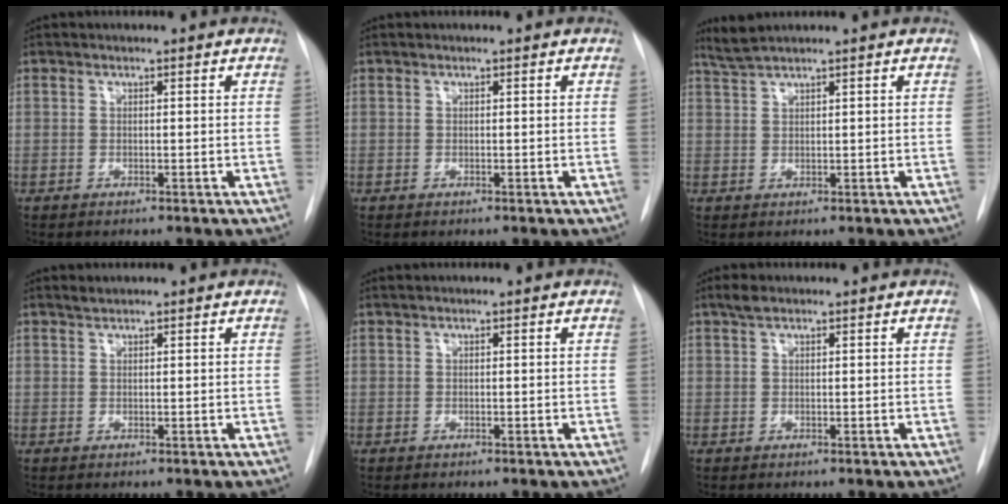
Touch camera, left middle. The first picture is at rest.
{"total": 0.0}
{"total": 2.6, "force": [2.3, -0.6, 1.0], "torque": [-0.027, 0.011, 0.054]}
{"total": 0.7, "force": [0.7, 0.1, 0.1], "torque": [-0.004, 0.003, 0.015]}
{"total": 0.0}
{"total": 1.5, "force": [1.1, 0.5, 0.9], "torque": [-0.018, 0.012, 0.022]}